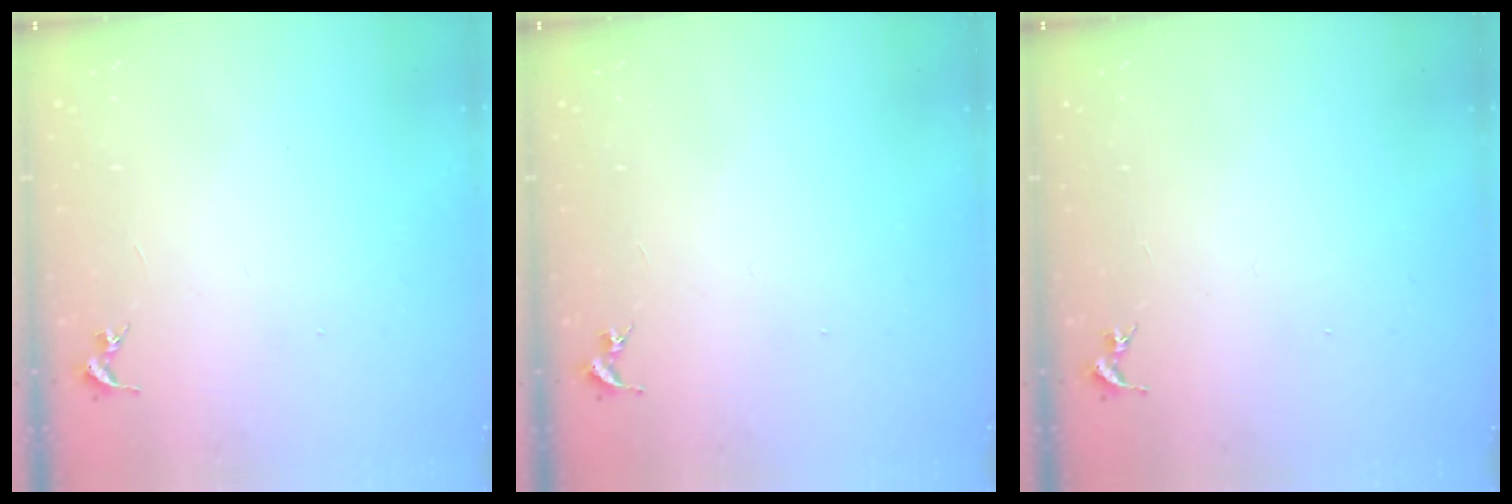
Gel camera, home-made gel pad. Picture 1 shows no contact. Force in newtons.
{"total": 0.0}
{"total": 0.0}